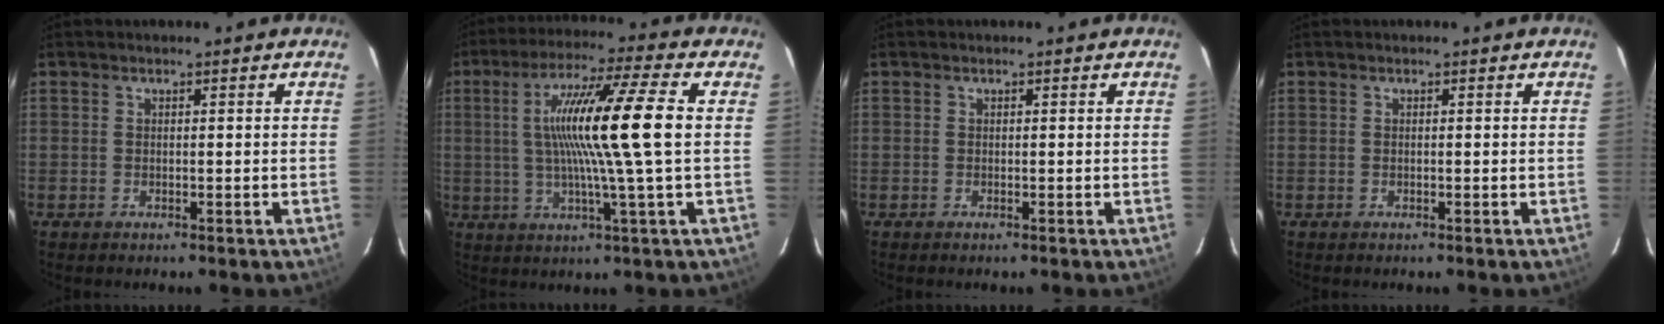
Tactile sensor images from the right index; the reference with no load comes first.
{"total": 14.9, "force": [1.1, -1.4, 14.8], "torque": [-0.262, 0.004, 0.018]}
{"total": 0.0}
{"total": 0.0}